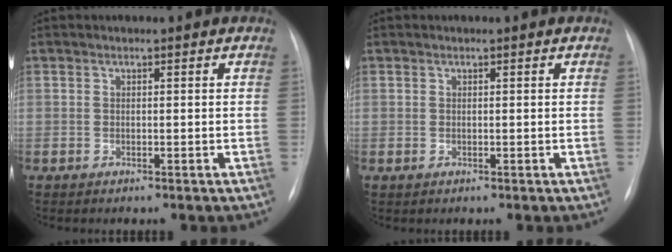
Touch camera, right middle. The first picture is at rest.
{"total": 0.0}